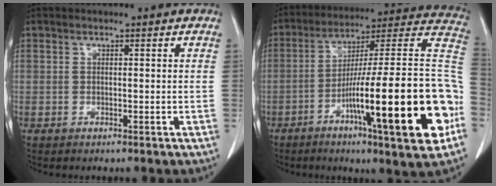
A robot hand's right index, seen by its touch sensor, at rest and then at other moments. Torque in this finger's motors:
{"motor_torque": [1.69, -0.44, 0.73, 0.17]}